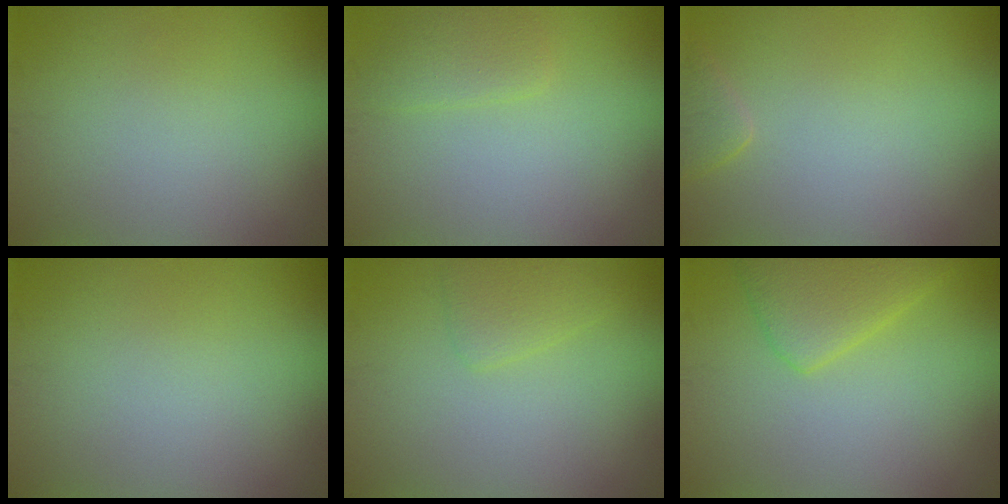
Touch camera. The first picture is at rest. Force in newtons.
{"total": 1.6, "press": 1.6, "slide": 0.0}
{"total": 1.3, "press": 1.3, "slide": 0.1}
{"total": 0.0}
{"total": 1.7, "press": 1.7, "slide": 0.1}
{"total": 3.6, "press": 3.6, "slide": 0.3}